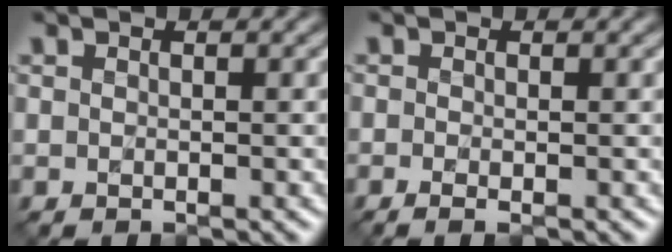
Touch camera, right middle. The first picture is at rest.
{"total": 1.2, "force": [-0.5, 0.3, 1.0], "torque": [-0.020, -0.008, -0.011]}